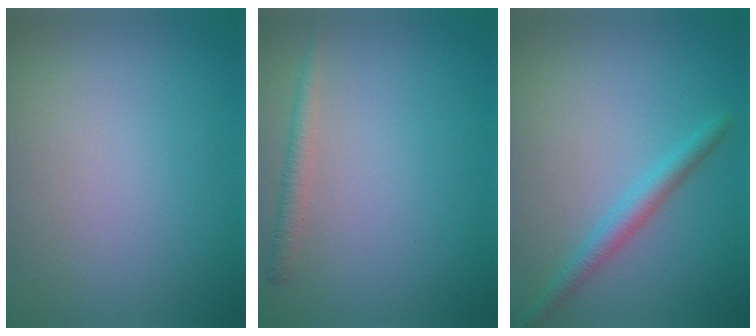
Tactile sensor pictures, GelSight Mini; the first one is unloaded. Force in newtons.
{"total": 1.5, "press": 1.5, "slide": 0.1}
{"total": 2.3, "press": 2.3, "slide": 0.0}